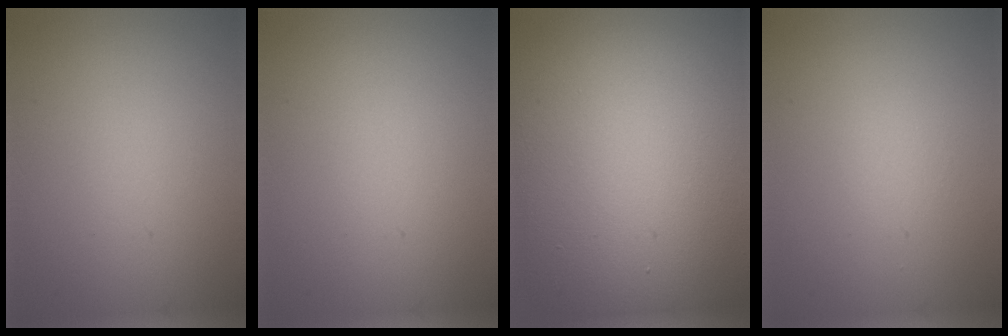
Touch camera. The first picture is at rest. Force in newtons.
{"total": 0.0}
{"total": 20.3, "press": 20.3, "slide": 1.1}
{"total": 0.0}